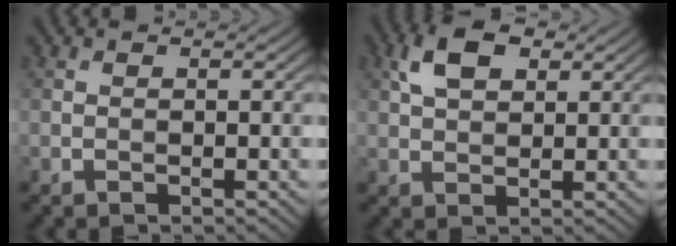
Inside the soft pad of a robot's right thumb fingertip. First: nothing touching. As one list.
[{"total": 5.5, "force": [2.4, 3.1, 3.8], "torque": [-0.082, 0.008, 0.040]}]